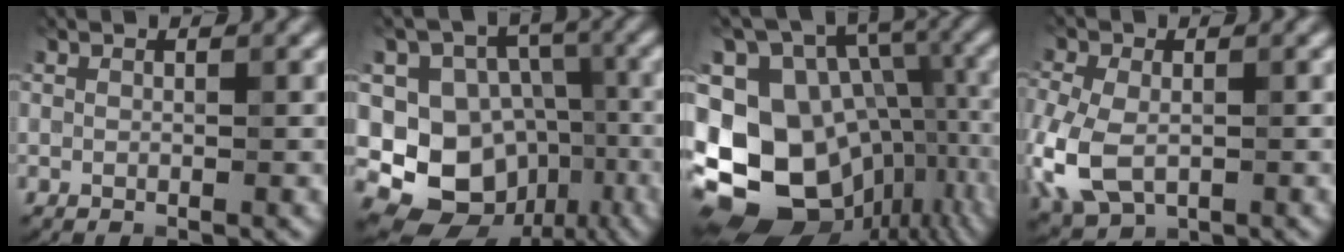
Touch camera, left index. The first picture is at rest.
{"total": 9.7, "force": [-2.3, 8.4, 4.3], "torque": [-0.056, 0.006, -0.057]}
{"total": 18.7, "force": [-5.3, 14.4, 10.6], "torque": [-0.209, -0.005, -0.052]}
{"total": 6.9, "force": [-1.7, 4.6, 4.8], "torque": [-0.124, -0.016, -0.037]}